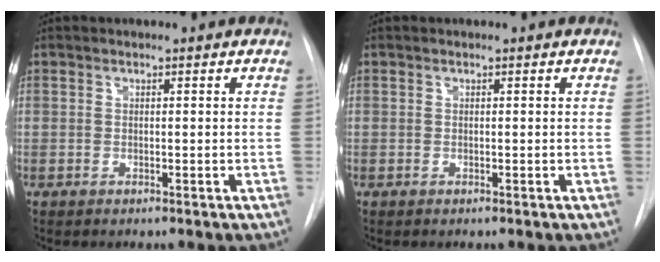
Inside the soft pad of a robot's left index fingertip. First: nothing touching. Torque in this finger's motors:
{"motor_torque": [0.01, 0.01, -0.01, 0.00]}